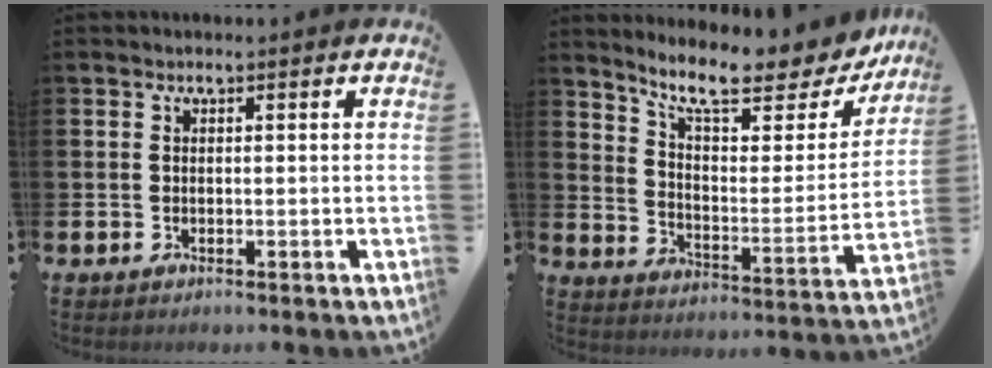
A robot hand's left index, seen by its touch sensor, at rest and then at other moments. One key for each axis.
{"total": 9.7, "fx": 8.6, "fy": 2.0, "fz": 4.1, "tx": -0.099, "ty": -0.063, "tz": 0.143}